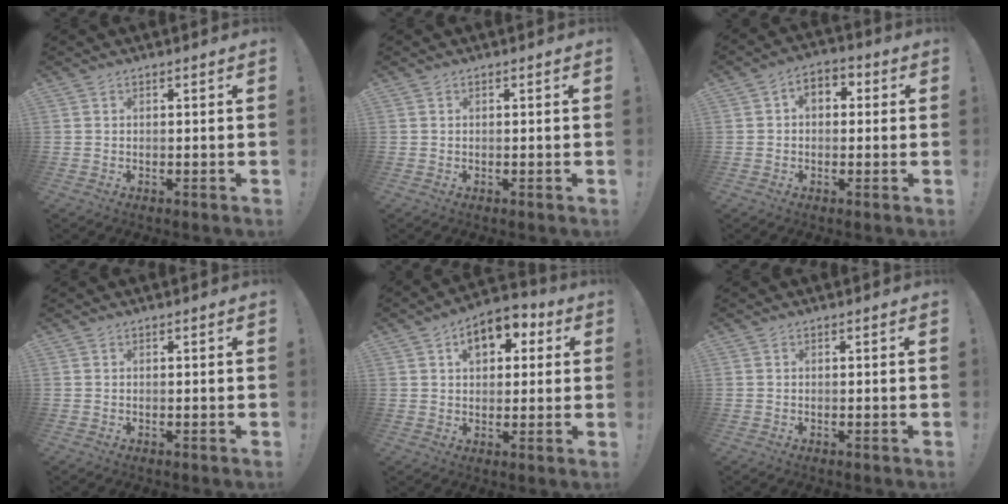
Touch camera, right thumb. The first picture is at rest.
{"total": 0.0}
{"total": 4.9, "force": [0.0, 3.8, 3.1], "torque": [-0.050, 0.008, 0.001]}
{"total": 0.0}
{"total": 9.7, "force": [3.9, 6.5, 6.1], "torque": [-0.077, -0.011, 0.068]}
{"total": 0.0}